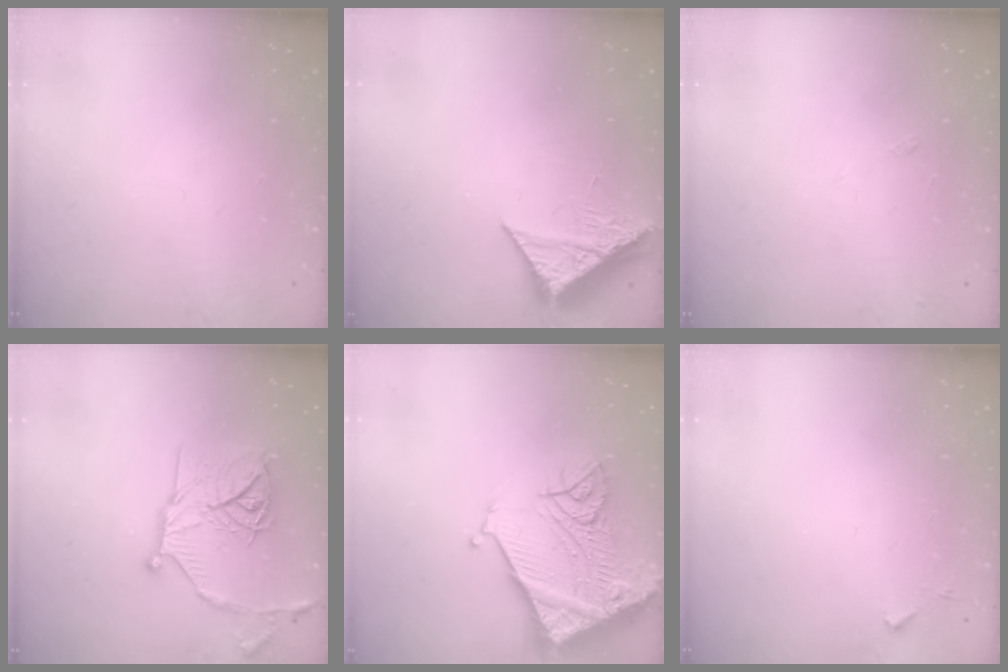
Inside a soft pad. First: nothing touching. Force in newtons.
{"total": 8.1, "press": 8.1, "slide": 0.3}
{"total": 5.8, "press": 5.7, "slide": 0.8}
{"total": 19.6, "press": 19.5, "slide": 1.7}
{"total": 20.1, "press": 19.9, "slide": 2.6}
{"total": 3.1, "press": 3.1, "slide": 0.5}